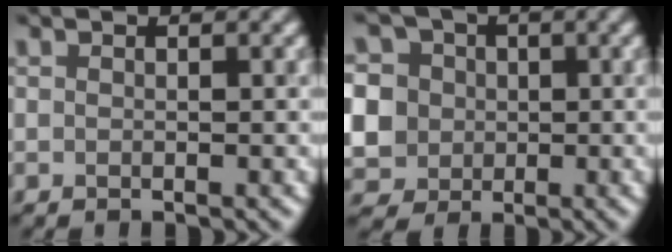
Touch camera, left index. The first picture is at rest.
{"total": 9.9, "force": [2.0, 8.8, 3.9], "torque": [-0.100, 0.022, 0.014]}